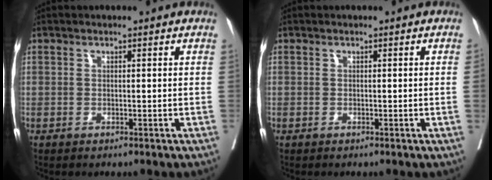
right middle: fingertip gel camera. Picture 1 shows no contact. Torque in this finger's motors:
{"motor_torque": [-0.28, -0.42, -0.11, -0.07]}